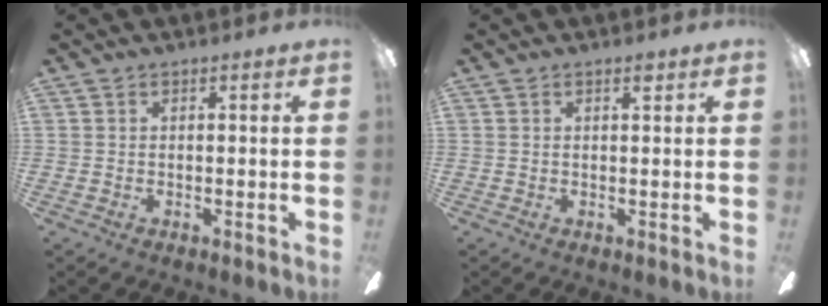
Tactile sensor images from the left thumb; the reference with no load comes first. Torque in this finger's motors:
{"motor_torque": [0.13, -0.01, 0.46, -0.21, 0.00]}